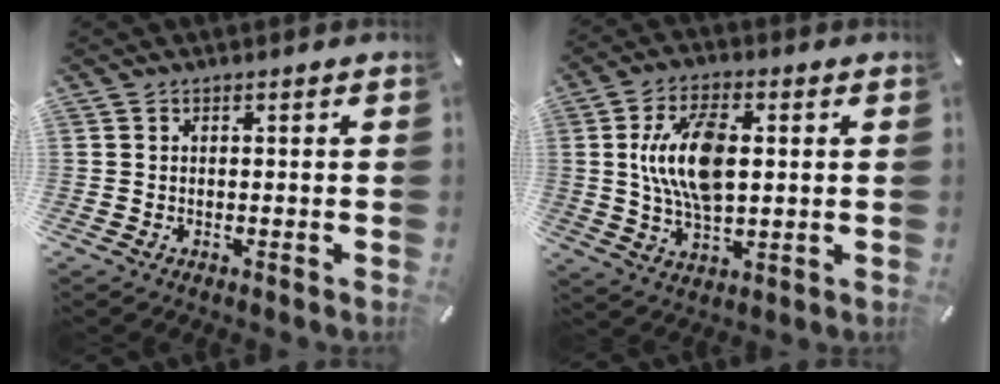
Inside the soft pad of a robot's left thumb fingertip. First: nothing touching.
{"total": 13.5, "force": [2.2, 7.2, 11.2], "torque": [-0.234, -0.003, 0.030]}